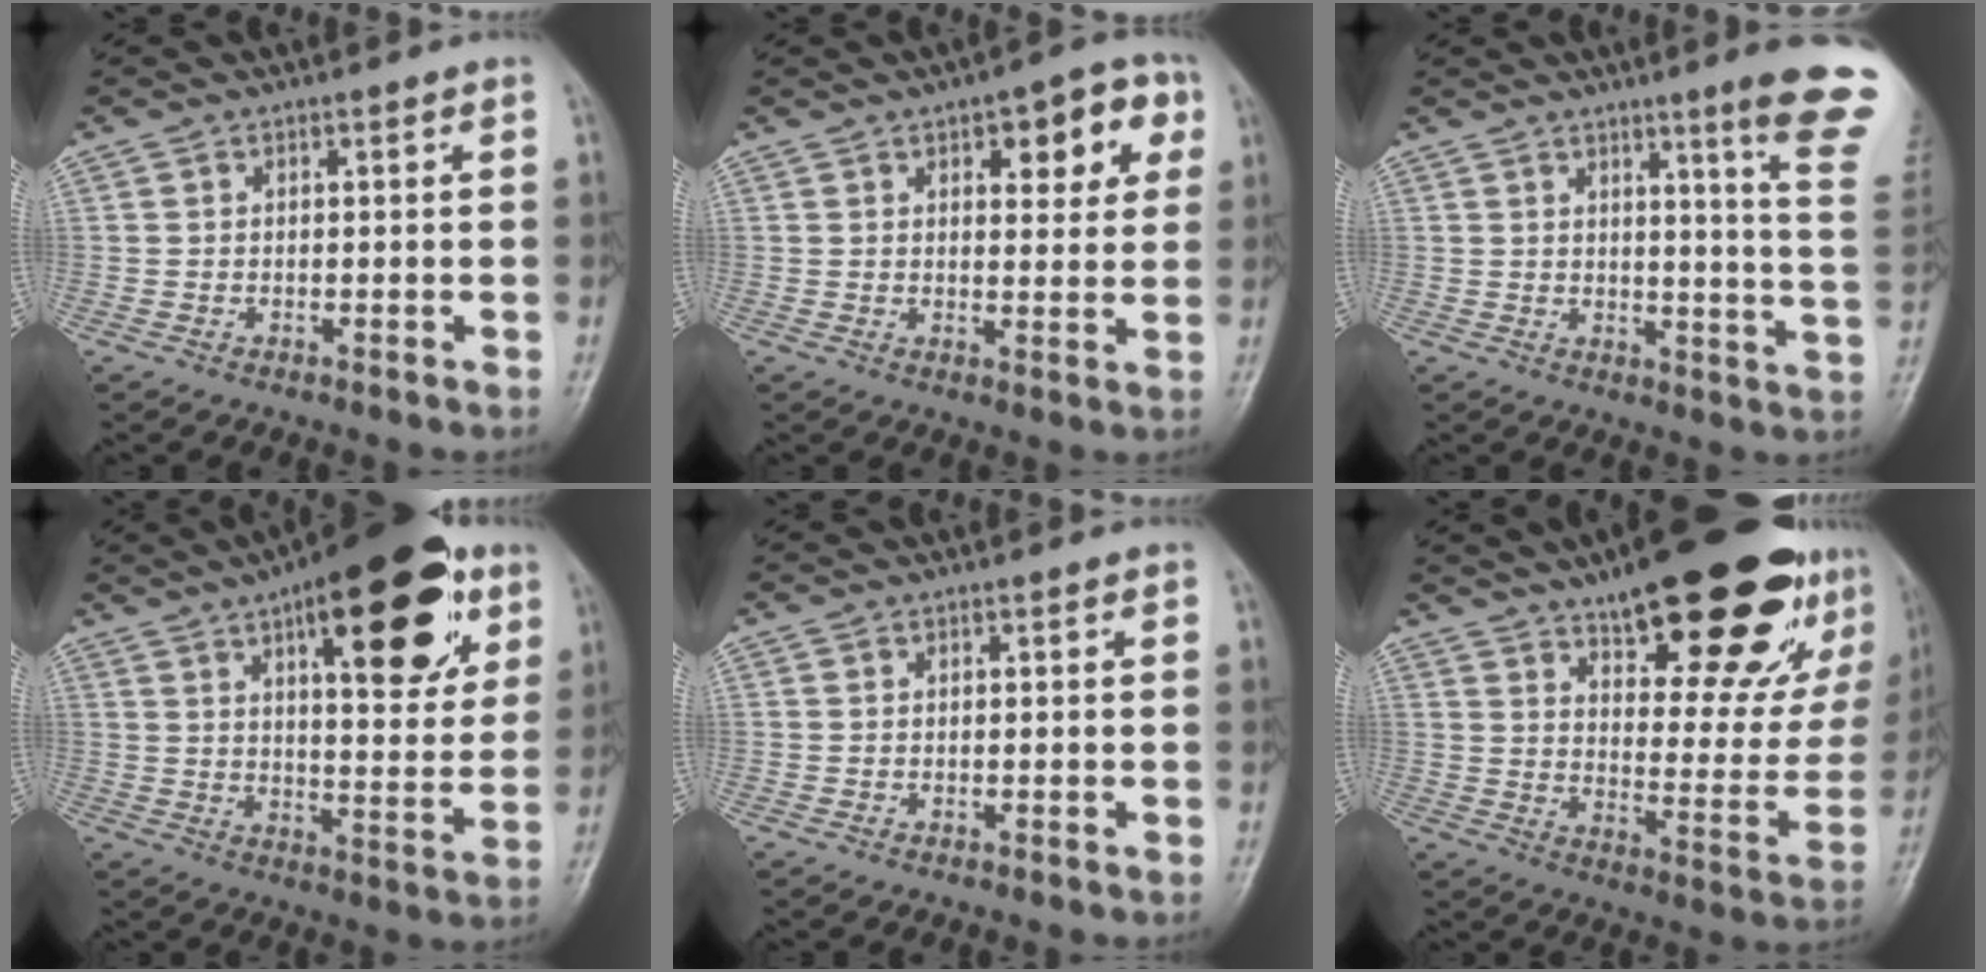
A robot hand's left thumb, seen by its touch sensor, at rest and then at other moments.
{"total": 9.0, "force": [3.9, 4.2, 7.0], "torque": [-0.050, -0.009, 0.043]}
{"total": 14.5, "force": [9.2, 0.2, 11.2], "torque": [-0.124, -0.064, 0.101]}
{"total": 22.9, "force": [11.0, 8.7, 18.1], "torque": [-0.222, -0.025, 0.156]}
{"total": 0.0}
{"total": 29.2, "force": [17.5, 9.9, 21.1], "torque": [-0.258, -0.061, 0.254]}